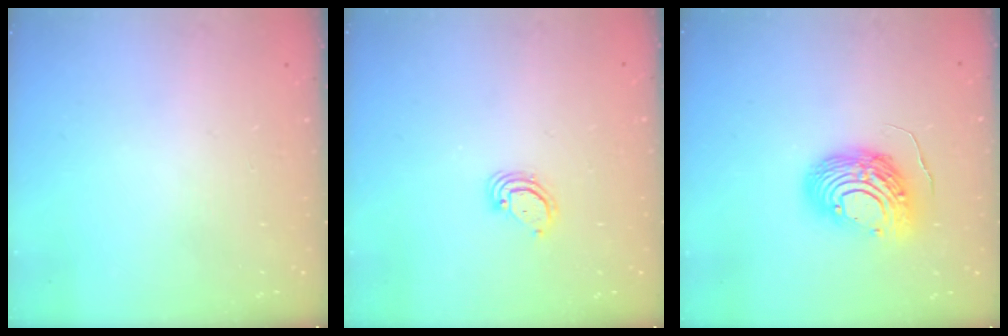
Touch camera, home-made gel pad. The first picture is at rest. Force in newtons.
{"total": 2.9, "press": 2.9, "slide": 0.2}
{"total": 12.0, "press": 11.9, "slide": 1.3}